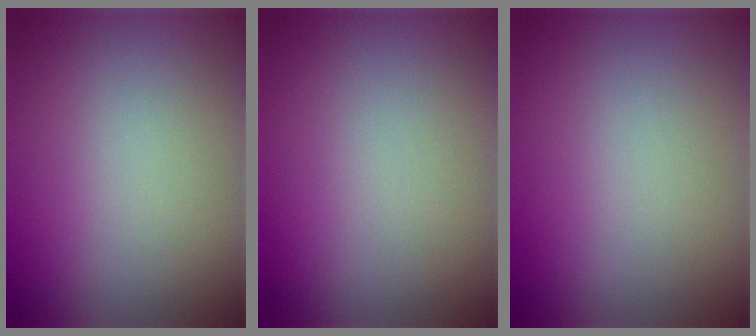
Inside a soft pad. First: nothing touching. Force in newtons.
{"total": 0.0}
{"total": 0.0}